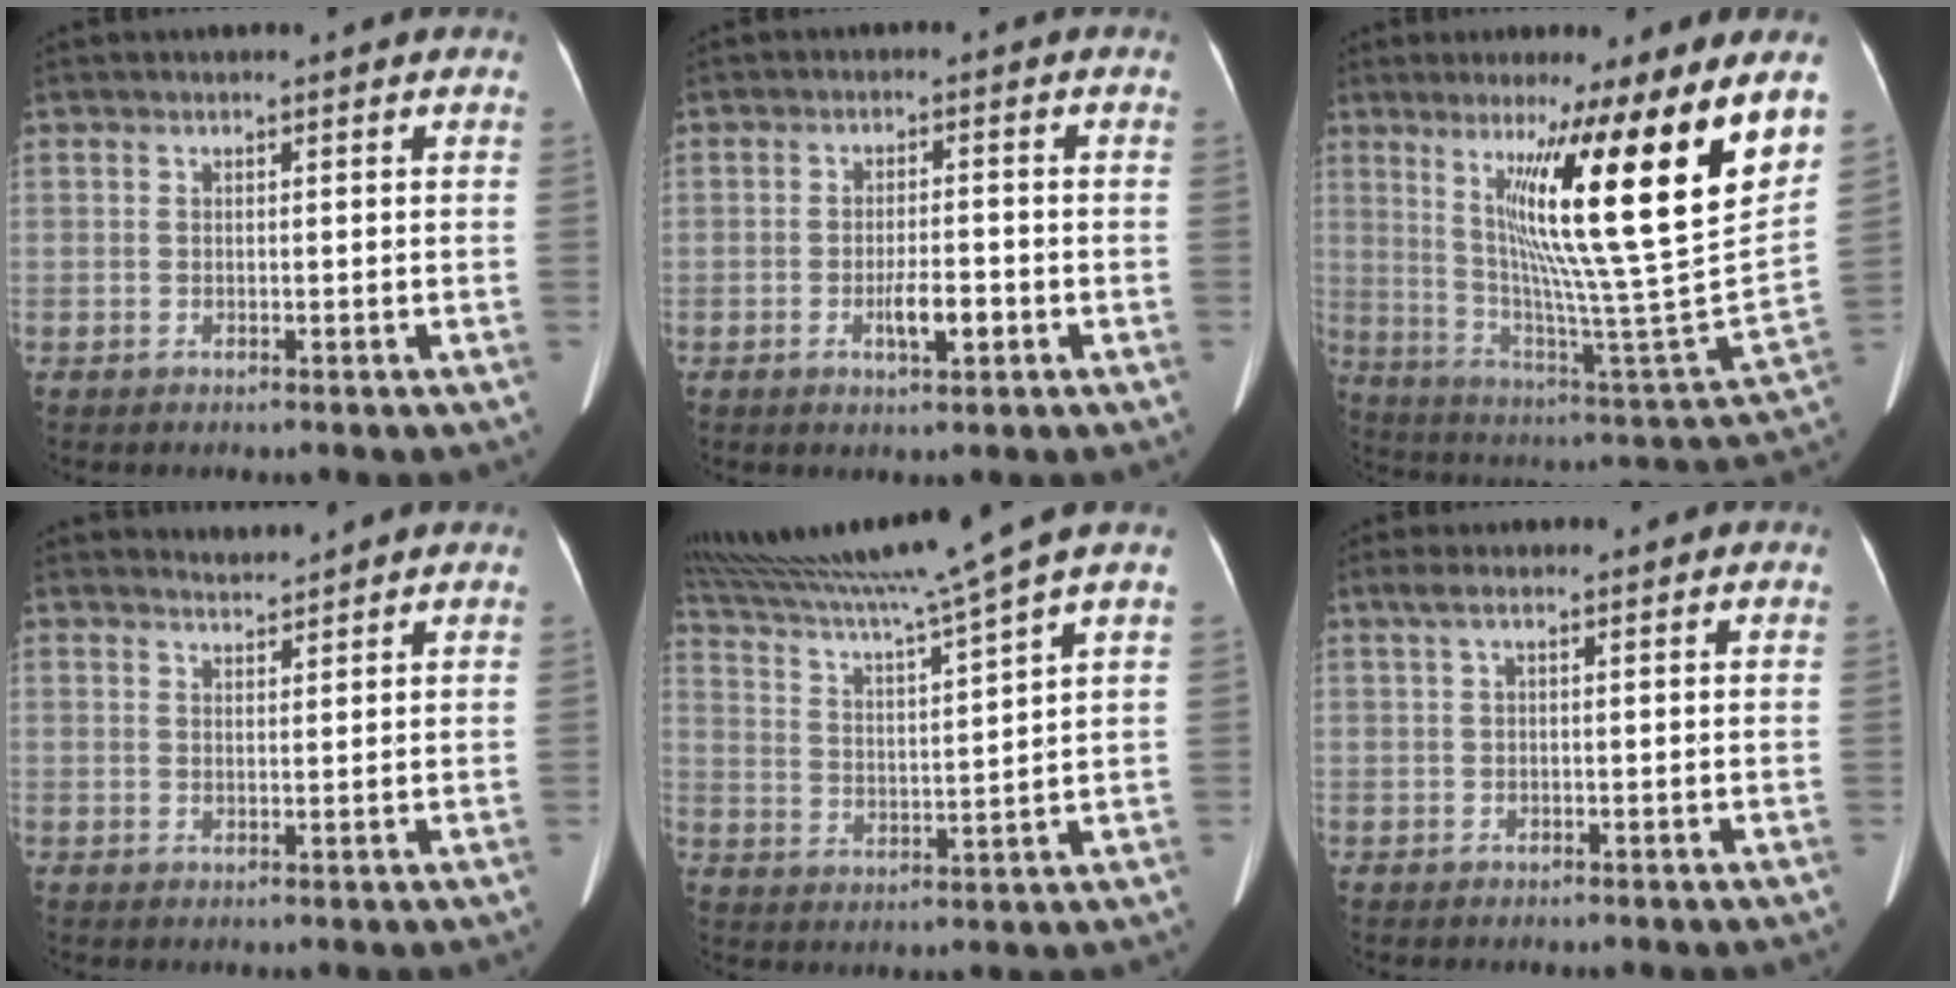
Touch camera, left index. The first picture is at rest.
{"total": 3.8, "force": [-1.6, 1.0, 3.4], "torque": [-0.061, 0.000, -0.026]}
{"total": 22.3, "force": [10.7, -2.4, 19.4], "torque": [-0.297, -0.036, 0.159]}
{"total": 1.9, "force": [1.8, -0.5, -0.5], "torque": [-0.003, -0.001, 0.037]}
{"total": 15.0, "force": [13.0, -3.6, 6.8], "torque": [-0.125, -0.033, 0.214]}
{"total": 1.5, "force": [0.7, 0.0, 1.2], "torque": [-0.040, 0.024, 0.018]}